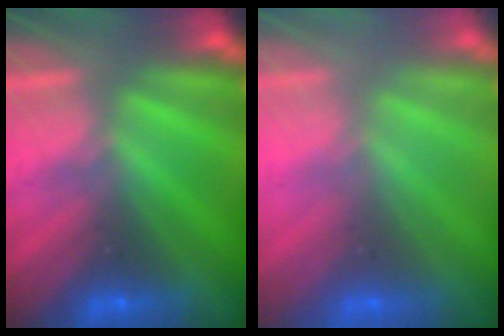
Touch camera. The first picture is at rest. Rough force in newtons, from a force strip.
{"total": 3.1}